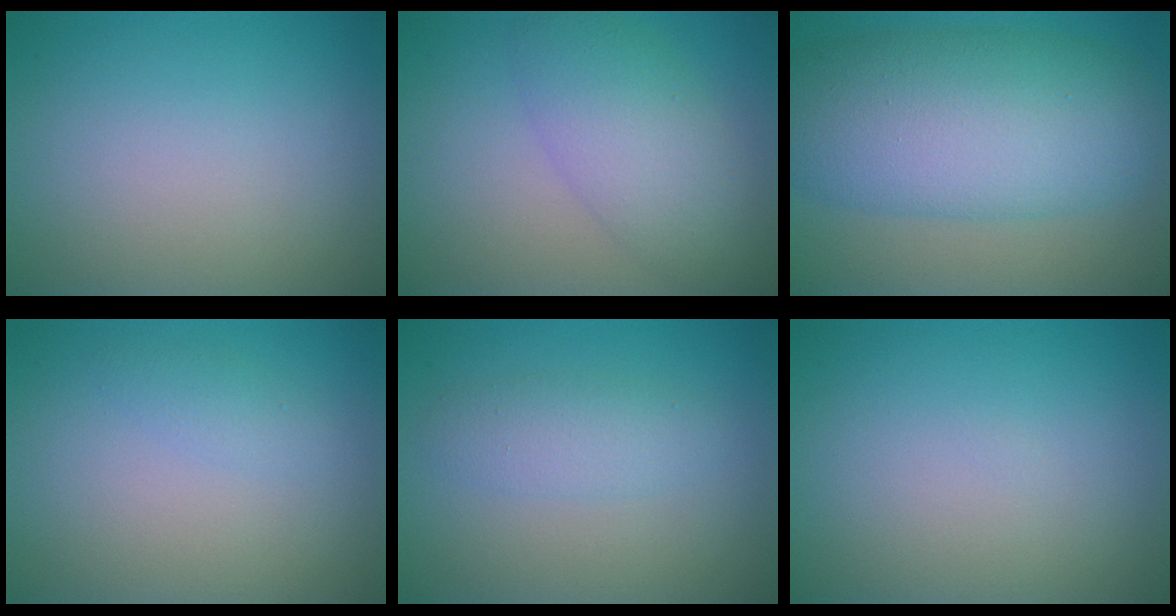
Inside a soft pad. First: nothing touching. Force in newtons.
{"total": 5.3, "press": 5.3, "slide": 0.2}
{"total": 11.1, "press": 11.1, "slide": 0.1}
{"total": 1.0, "press": 1.0, "slide": 0.0}
{"total": 2.4, "press": 2.4, "slide": 0.0}
{"total": 0.0}